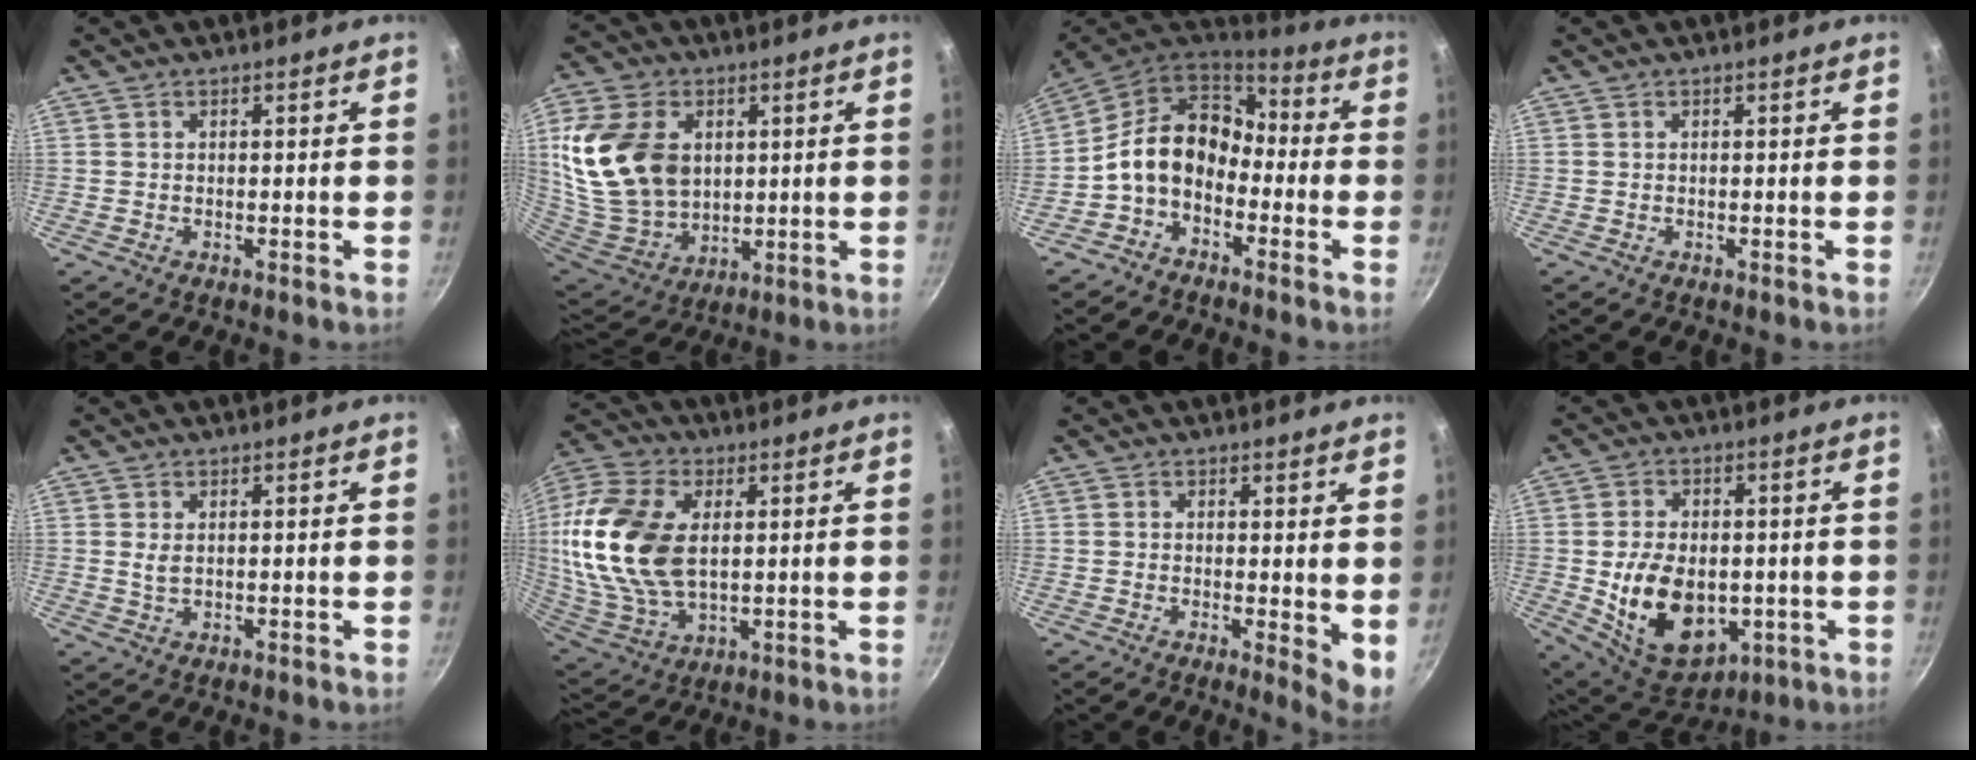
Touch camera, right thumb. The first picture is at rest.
{"total": 21.5, "force": [4.2, 15.4, 14.4], "torque": [-0.271, -0.016, 0.093]}
{"total": 12.8, "force": [-2.8, 9.7, 8.0], "torque": [-0.118, 0.056, -0.073]}
{"total": 0.0}
{"total": 1.7, "force": [0.5, 0.9, 1.4], "torque": [-0.026, -0.004, 0.010]}
{"total": 23.0, "force": [3.3, 14.3, 17.7], "torque": [-0.367, -0.007, 0.065]}
{"total": 4.6, "force": [0.5, 1.6, 4.3], "torque": [-0.057, -0.012, 0.005]}
{"total": 16.1, "force": [-2.1, 10.9, 11.7], "torque": [-0.168, -0.007, -0.011]}